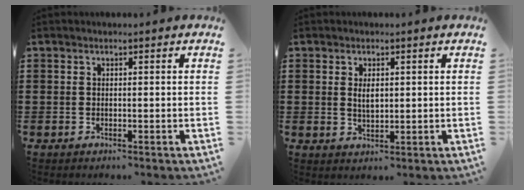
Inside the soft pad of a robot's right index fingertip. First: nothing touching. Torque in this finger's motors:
{"motor_torque": [1.39, 0.75, 0.42, 0.08]}